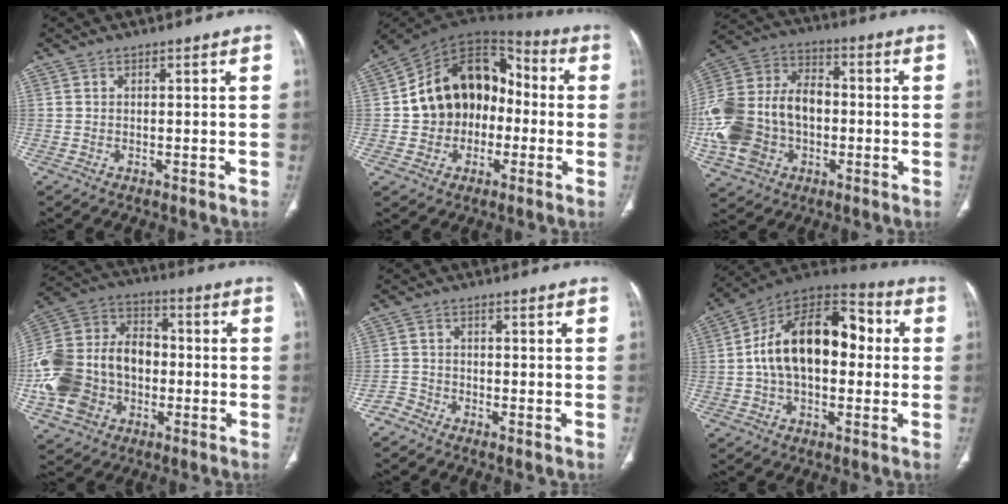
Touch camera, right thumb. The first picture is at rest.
{"total": 18.1, "force": [-1.3, 13.9, 11.6], "torque": [-0.141, 0.048, -0.027]}
{"total": 22.2, "force": [-3.4, 16.1, 14.9], "torque": [-0.323, 0.030, -0.056]}
{"total": 21.9, "force": [-4.4, 16.7, 13.4], "torque": [-0.273, 0.042, -0.071]}
{"total": 2.2, "force": [-1.9, 1.0, -0.1], "torque": [0.009, 0.001, -0.043]}
{"total": 20.5, "force": [1.2, 12.4, 16.3], "torque": [-0.250, 0.043, 0.011]}